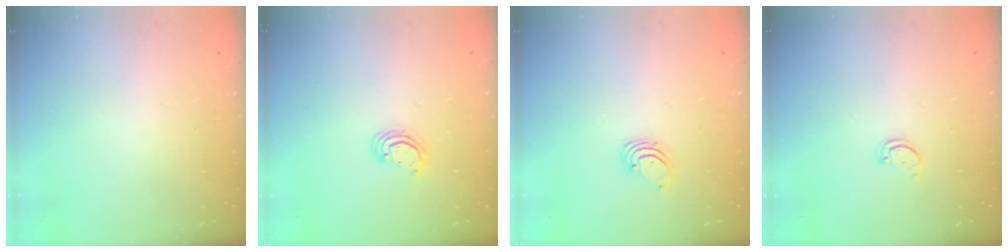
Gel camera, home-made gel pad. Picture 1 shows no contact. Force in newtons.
{"total": 2.8, "press": 2.8, "slide": 0.2}
{"total": 1.5, "press": 1.5, "slide": 0.1}
{"total": 2.6, "press": 2.5, "slide": 0.4}